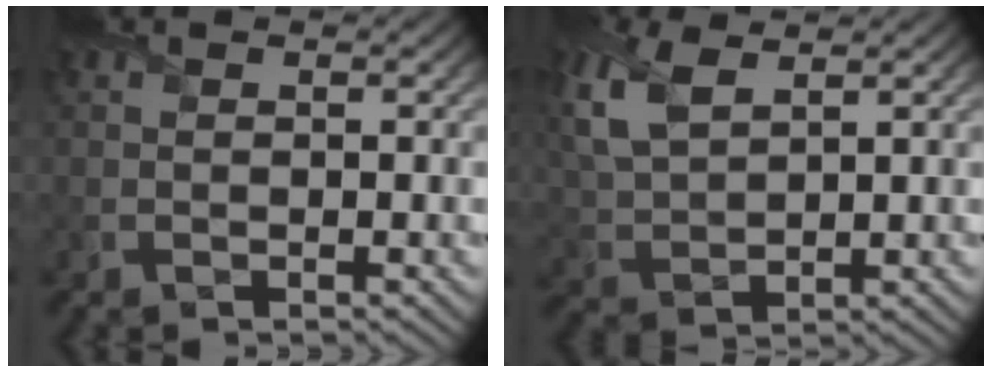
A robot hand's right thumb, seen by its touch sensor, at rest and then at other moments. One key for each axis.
{"total": 8.0, "fx": 4.0, "fy": 3.9, "fz": 5.7, "tx": -0.168, "ty": 0.015, "tz": 0.083}